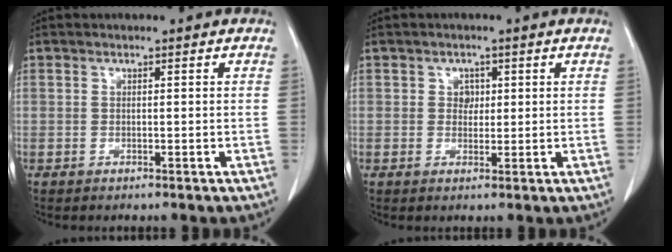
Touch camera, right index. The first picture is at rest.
{"total": 2.0, "force": [0.6, 1.7, 0.8], "torque": [-0.008, 0.003, 0.010]}